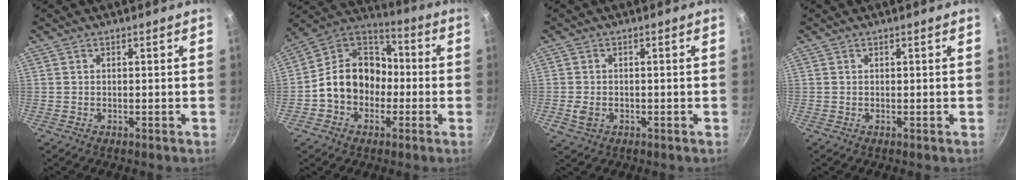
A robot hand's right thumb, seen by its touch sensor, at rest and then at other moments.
{"total": 14.8, "force": [-2.5, 12.1, 8.3], "torque": [-0.096, 0.053, -0.061]}
{"total": 3.3, "force": [-0.9, 2.5, 1.9], "torque": [-0.038, 0.005, -0.013]}
{"total": 0.0}